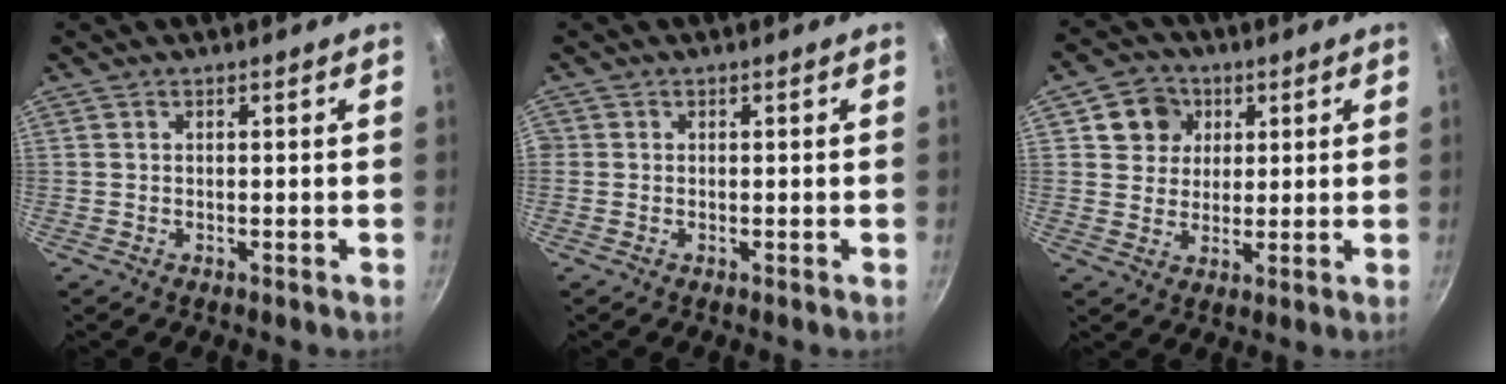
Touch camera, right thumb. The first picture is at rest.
{"total": 0.6, "force": [-0.1, 0.5, 0.0], "torque": [0.002, 0.000, -0.005]}
{"total": 7.3, "force": [2.7, 6.4, 2.1], "torque": [0.005, 0.003, 0.040]}